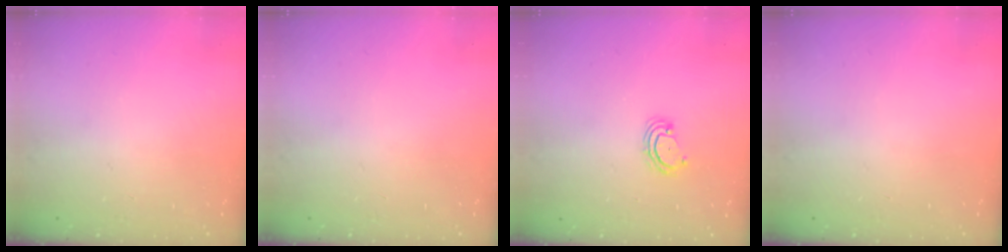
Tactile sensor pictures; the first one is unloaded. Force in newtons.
{"total": 0.0}
{"total": 3.6, "press": 3.6, "slide": 0.4}
{"total": 0.0}